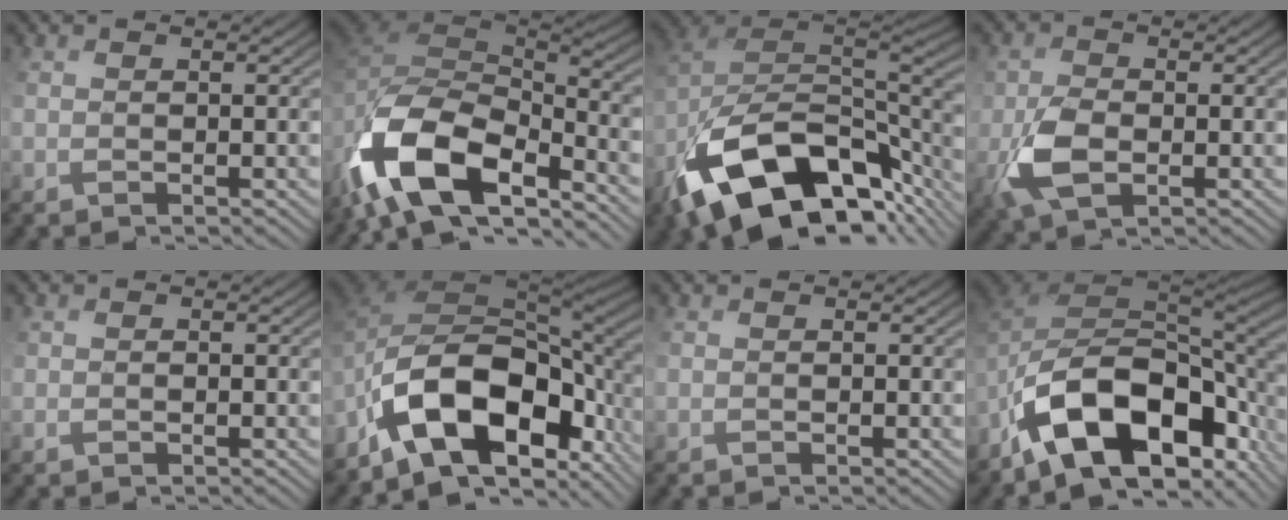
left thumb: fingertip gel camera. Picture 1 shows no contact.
{"total": 15.2, "force": [-6.8, 6.8, 11.7], "torque": [-0.293, -0.021, -0.114]}
{"total": 17.3, "force": [-9.1, 9.1, 11.6], "torque": [-0.230, -0.021, -0.147]}
{"total": 4.9, "force": [-0.8, 3.2, 3.6], "torque": [-0.078, -0.007, -0.013]}
{"total": 0.6, "force": [-0.1, 0.6, 0.0], "torque": [0.006, -0.003, -0.001]}
{"total": 16.6, "force": [-6.6, 8.1, 12.9], "torque": [-0.270, -0.011, -0.109]}
{"total": 0.0}
{"total": 17.3, "force": [-8.3, 7.8, 13.0], "torque": [-0.259, -0.017, -0.130]}